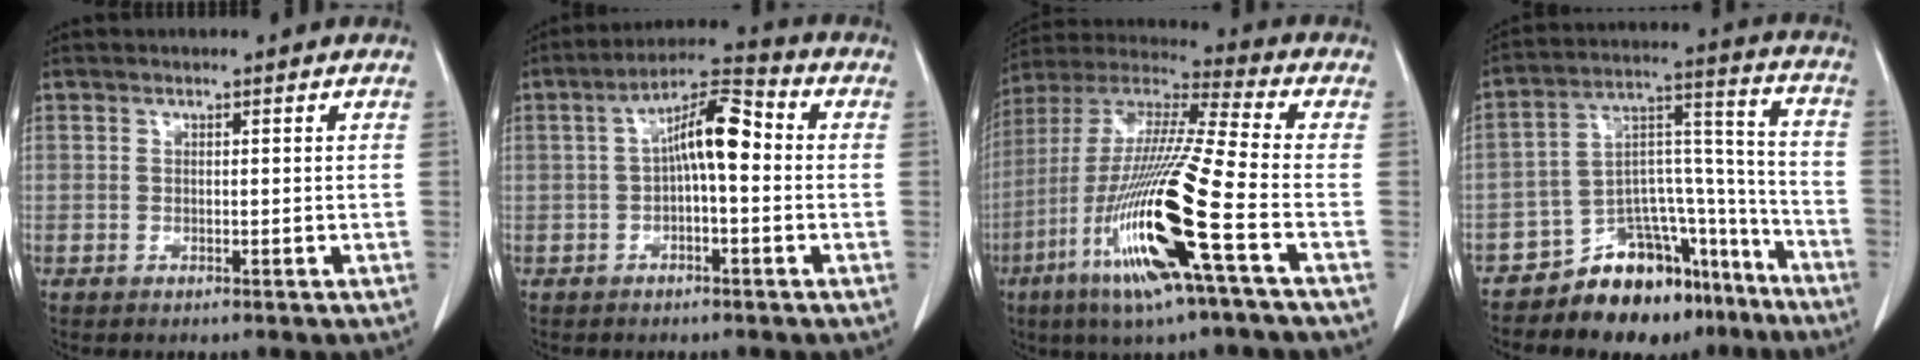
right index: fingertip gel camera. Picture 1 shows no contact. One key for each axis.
{"total": 8.4, "fx": 0.2, "fy": 2.2, "fz": 8.1, "tx": -0.141, "ty": 0.033, "tz": -0.001}
{"total": 20.8, "fx": -7.7, "fy": 0.1, "fz": 19.3, "tx": -0.415, "ty": -0.034, "tz": -0.155}
{"total": 16.8, "fx": -12.9, "fy": 7.4, "fz": 7.9, "tx": -0.096, "ty": 0.070, "tz": -0.201}